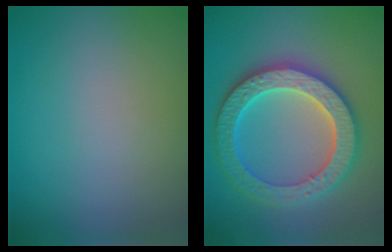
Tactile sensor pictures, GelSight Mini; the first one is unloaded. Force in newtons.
{"total": 6.4, "press": 6.2, "slide": 1.3}